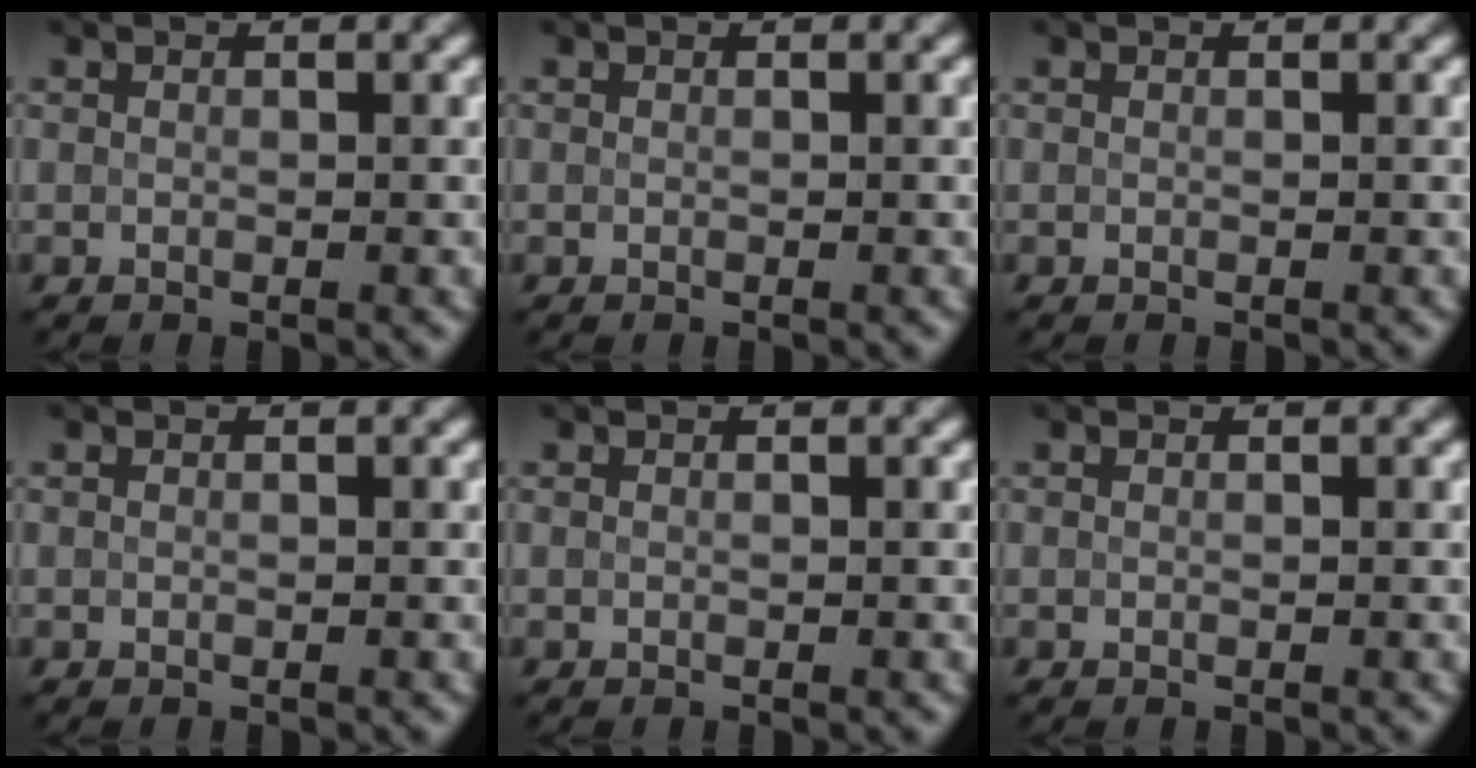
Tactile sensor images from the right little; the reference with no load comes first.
{"total": 0.0}
{"total": 0.0}
{"total": 0.0}
{"total": 0.0}
{"total": 0.0}